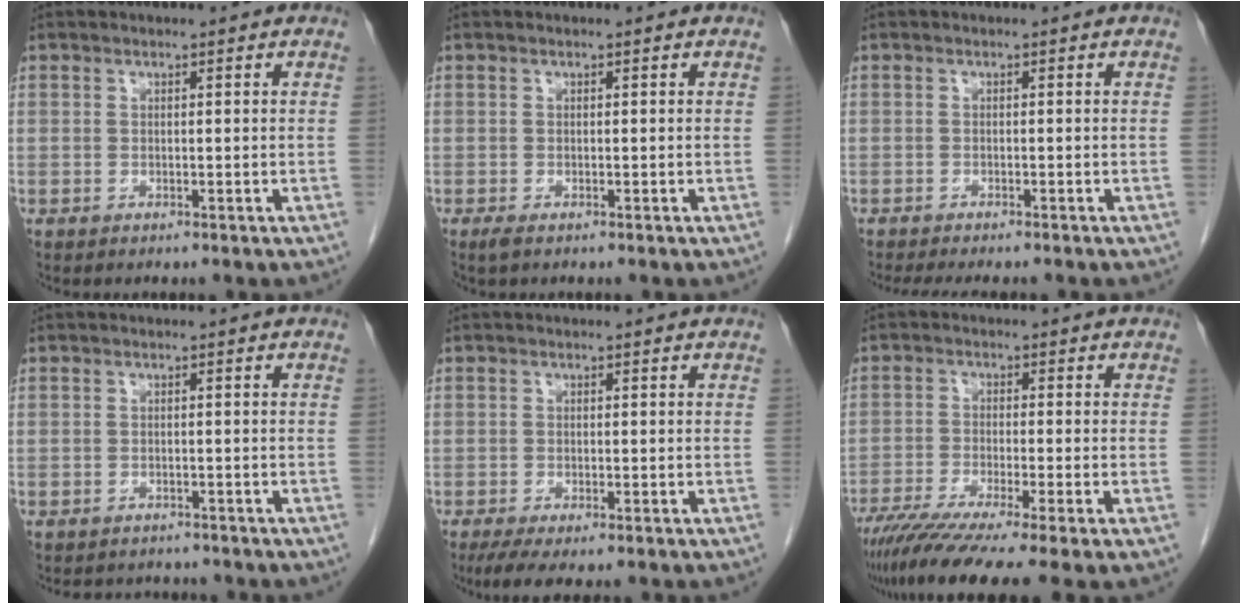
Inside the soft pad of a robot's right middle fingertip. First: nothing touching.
{"total": 0.9, "force": [-0.6, 0.2, 0.6], "torque": [-0.014, -0.003, -0.009]}
{"total": 6.5, "force": [-5.6, 1.2, 3.1], "torque": [-0.038, -0.010, -0.081]}
{"total": 3.8, "force": [-3.5, 1.5, 0.3], "torque": [-0.005, 0.001, -0.045]}
{"total": 4.3, "force": [-2.9, 1.1, 3.0], "torque": [-0.054, -0.013, -0.046]}
{"total": 11.9, "force": [-9.0, -0.6, 7.8], "torque": [-0.126, -0.035, -0.144]}